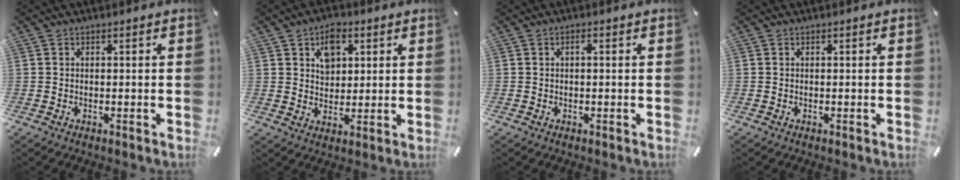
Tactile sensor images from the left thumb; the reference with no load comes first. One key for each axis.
{"total": 6.2, "fx": 2.6, "fy": 4.9, "fz": 2.7, "tx": -0.028, "ty": -0.007, "tz": 0.040}
{"total": 1.0, "fx": 0.0, "fy": 0.3, "fz": 1.0, "tx": -0.019, "ty": 0.003, "tz": 0.000}
{"total": 0.0}